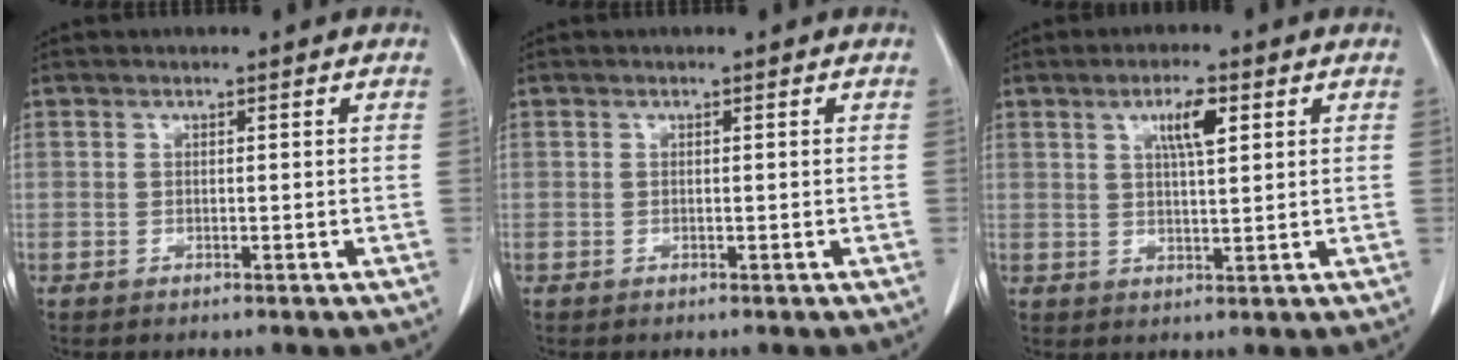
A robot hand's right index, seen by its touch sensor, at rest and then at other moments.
{"total": 0.0}
{"total": 4.8, "force": [2.1, 0.9, 4.3], "torque": [-0.077, 0.001, 0.038]}